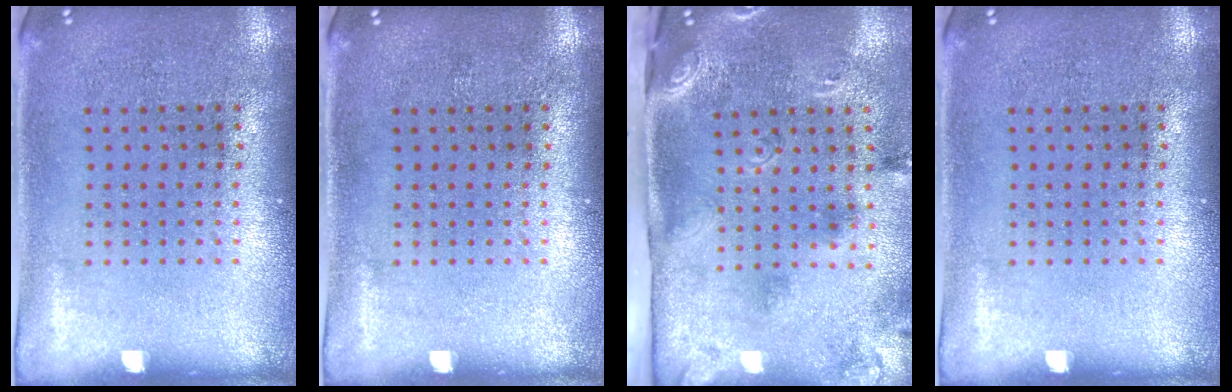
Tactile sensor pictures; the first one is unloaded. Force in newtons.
{"total": 0.0}
{"total": 3.0, "press": 1.8, "slide": 2.3}
{"total": 0.0}